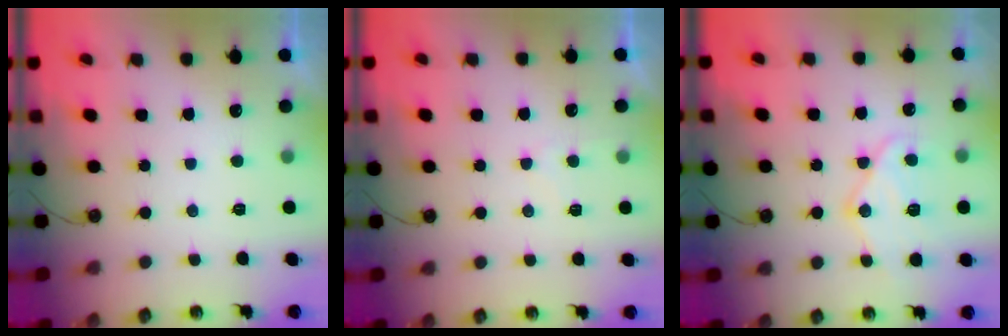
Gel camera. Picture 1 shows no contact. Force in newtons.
{"total": 4.4, "press": 4.4, "slide": 0.6}
{"total": 13.3, "press": 13.3, "slide": 1.0}